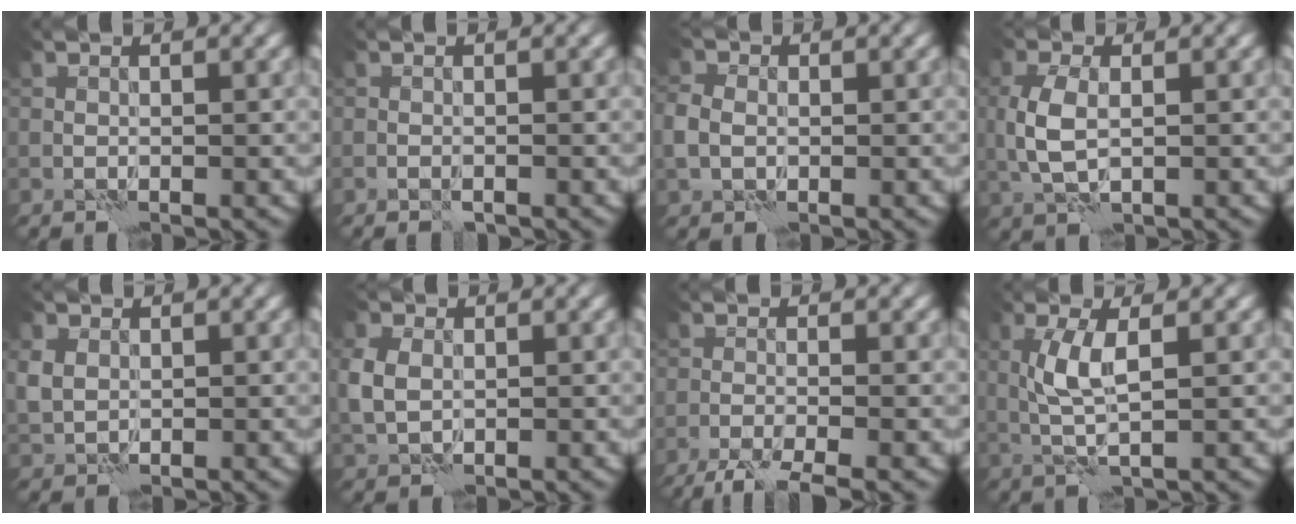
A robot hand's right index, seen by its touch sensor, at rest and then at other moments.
{"total": 0.9, "force": [-0.7, 0.3, 0.6], "torque": [-0.011, -0.001, -0.013]}
{"total": 2.8, "force": [-0.2, 2.3, 1.6], "torque": [-0.042, 0.000, -0.008]}
{"total": 3.7, "force": [0.2, 2.1, 3.1], "torque": [-0.080, -0.001, 0.004]}
{"total": 2.2, "force": [0.5, 1.8, 1.2], "torque": [-0.033, -0.001, 0.007]}
{"total": 3.5, "force": [0.3, 2.6, 2.3], "torque": [-0.064, 0.000, 0.006]}
{"total": 4.8, "force": [-3.8, 0.5, 2.9], "torque": [-0.054, -0.015, -0.074]}
{"total": 3.4, "force": [0.6, 0.8, 3.3], "torque": [-0.079, 0.003, 0.011]}